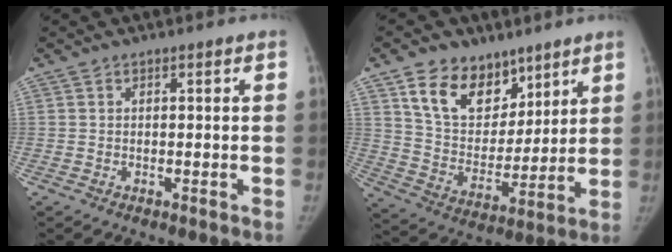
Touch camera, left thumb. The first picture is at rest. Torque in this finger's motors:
{"motor_torque": [0.05, 0.05, 0.94, -0.50, 0.22]}